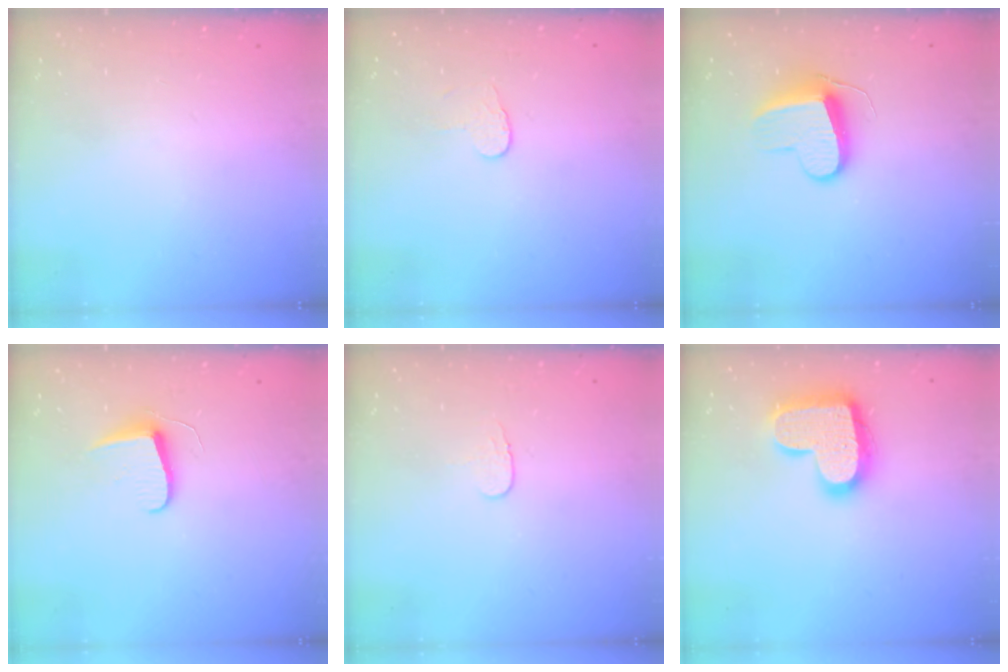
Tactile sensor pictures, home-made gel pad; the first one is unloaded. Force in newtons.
{"total": 3.7, "press": 3.7, "slide": 0.3}
{"total": 9.8, "press": 9.8, "slide": 0.3}
{"total": 7.1, "press": 7.1, "slide": 0.7}
{"total": 3.8, "press": 3.8, "slide": 0.4}
{"total": 18.3, "press": 18.2, "slide": 1.1}